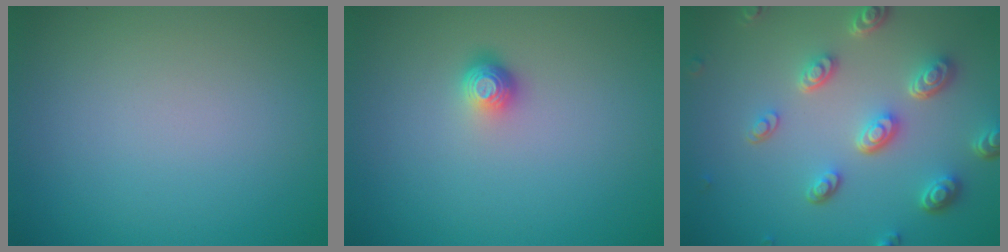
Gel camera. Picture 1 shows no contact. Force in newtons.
{"total": 1.6, "press": 1.2, "slide": 1.1}
{"total": 5.4, "press": 4.0, "slide": 3.7}